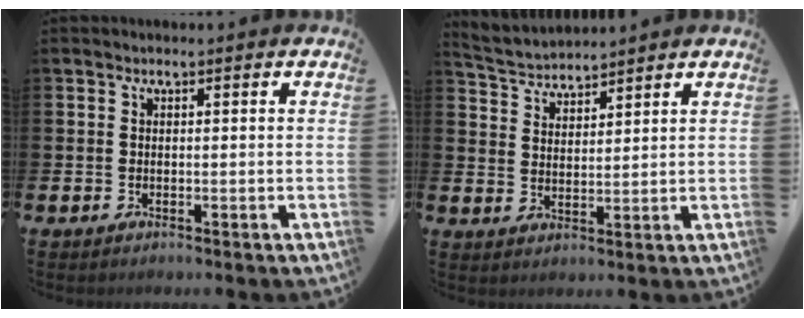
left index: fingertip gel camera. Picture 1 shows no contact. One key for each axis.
{"total": 3.6, "fx": 3.6, "fy": 0.5, "fz": -0.2, "tx": -0.010, "ty": -0.022, "tz": 0.063}